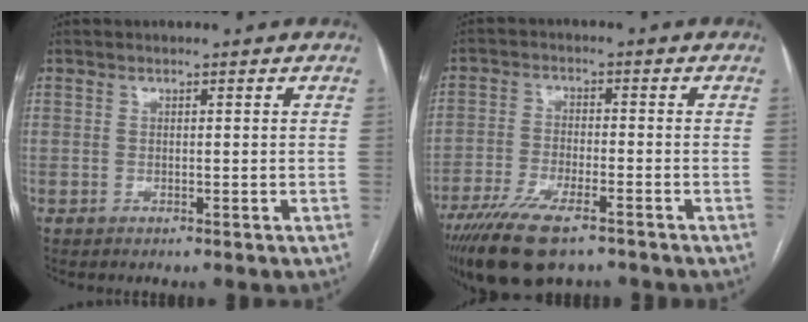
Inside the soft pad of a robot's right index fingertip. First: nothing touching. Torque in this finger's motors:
{"motor_torque": [1.29, -0.85, 0.64, 0.17]}